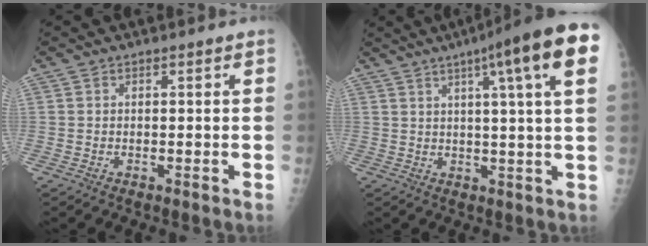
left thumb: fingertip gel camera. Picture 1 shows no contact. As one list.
[{"total": 16.3, "force": [7.4, 1.2, 14.5], "torque": [-0.201, 0.000, 0.086]}]